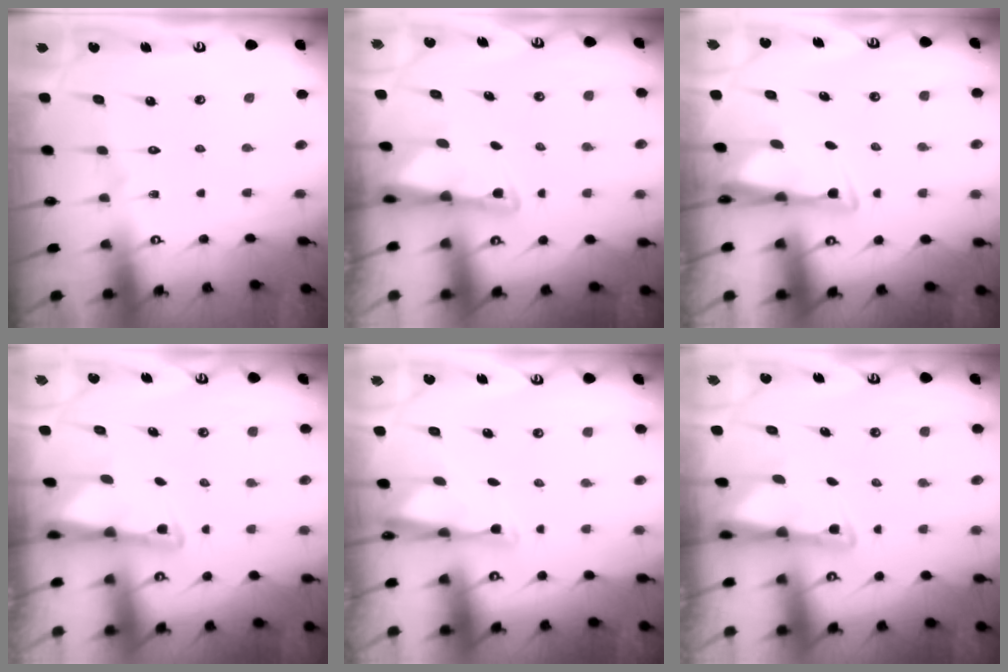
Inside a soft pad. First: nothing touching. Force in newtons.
{"total": 2.4, "press": 2.4, "slide": 0.5}
{"total": 2.9, "press": 2.7, "slide": 0.9}
{"total": 2.3, "press": 2.3, "slide": 0.5}
{"total": 2.9, "press": 2.9, "slide": 0.5}
{"total": 2.3, "press": 2.3, "slide": 0.5}